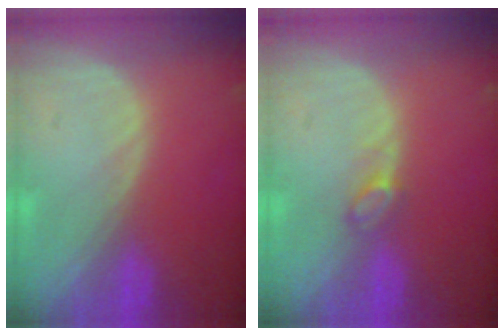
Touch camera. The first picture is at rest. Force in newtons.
{"total": 2.0, "press": 1.9, "slide": 0.2}